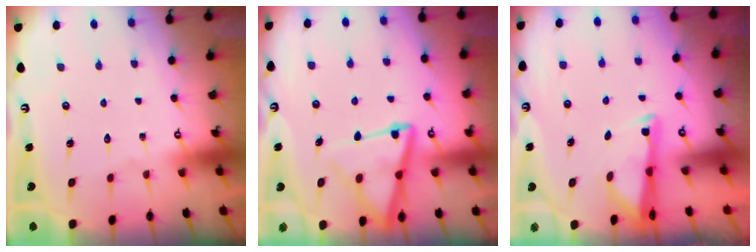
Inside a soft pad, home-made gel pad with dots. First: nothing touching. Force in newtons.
{"total": 11.8, "press": 11.7, "slide": 1.2}
{"total": 3.0, "press": 2.9, "slide": 0.4}